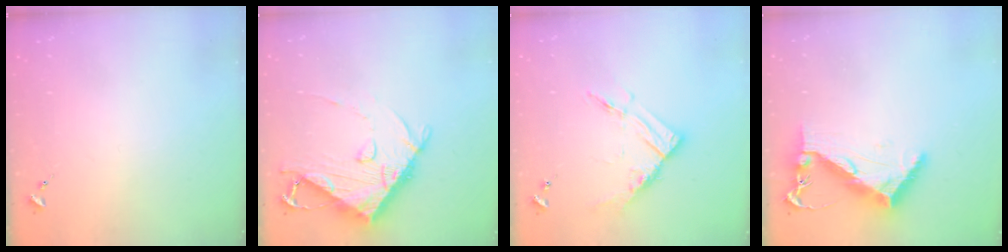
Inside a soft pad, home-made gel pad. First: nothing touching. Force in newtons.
{"total": 14.2, "press": 14.1, "slide": 1.7}
{"total": 11.9, "press": 11.9, "slide": 0.6}
{"total": 11.1, "press": 11.0, "slide": 1.3}